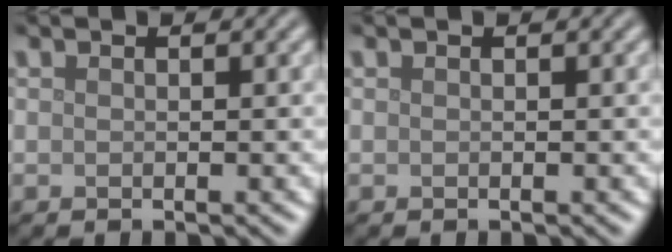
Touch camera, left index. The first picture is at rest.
{"total": 0.0}